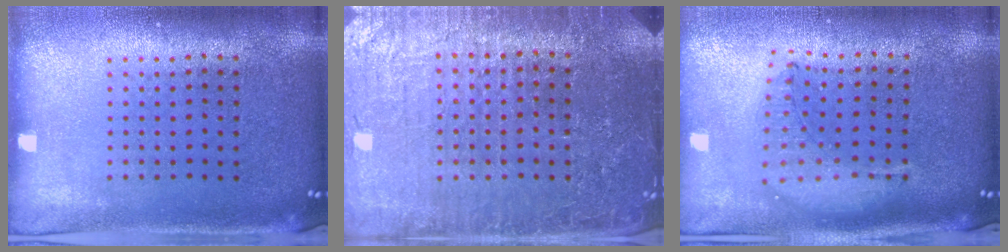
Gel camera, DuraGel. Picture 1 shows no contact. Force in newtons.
{"total": 4.6, "press": 4.3, "slide": 1.5}
{"total": 1.3, "press": 1.2, "slide": 0.4}